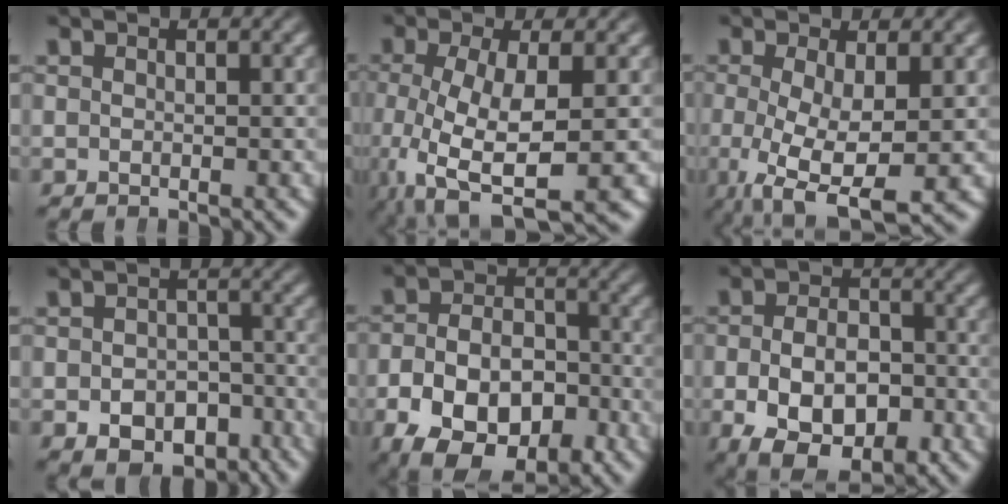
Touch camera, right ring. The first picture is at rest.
{"total": 9.5, "force": [-3.6, 5.1, 7.2], "torque": [-0.174, -0.062, -0.027]}
{"total": 8.2, "force": [-3.4, 4.0, 6.3], "torque": [-0.149, -0.059, -0.028]}
{"total": 5.9, "force": [-4.2, 3.6, 1.9], "torque": [-0.010, -0.026, -0.060]}
{"total": 13.4, "force": [-5.7, 9.2, 7.9], "torque": [-0.139, -0.047, -0.077]}
{"total": 10.9, "force": [-5.0, 6.9, 6.8], "torque": [-0.117, -0.040, -0.063]}